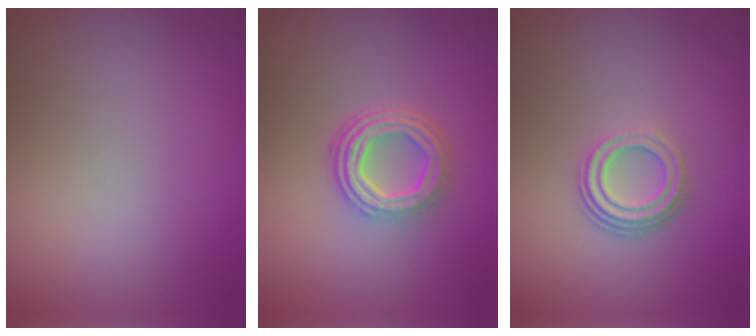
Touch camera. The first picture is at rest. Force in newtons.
{"total": 5.0, "press": 3.5, "slide": 3.5}
{"total": 3.3, "press": 2.4, "slide": 2.3}